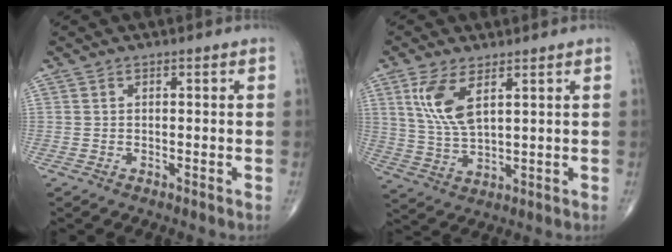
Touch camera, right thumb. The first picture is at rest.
{"total": 8.6, "force": [3.7, 3.4, 7.0], "torque": [-0.148, -0.014, 0.084]}